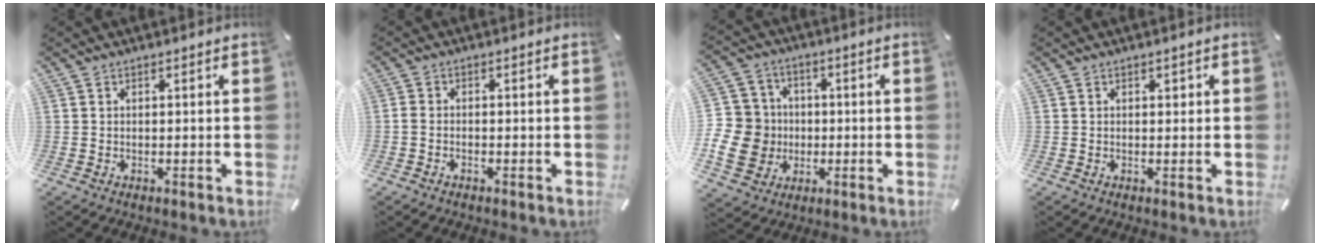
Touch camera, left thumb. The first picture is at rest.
{"total": 1.2, "force": [-0.9, 0.6, 0.6], "torque": [-0.012, 0.004, -0.018]}
{"total": 12.4, "force": [-1.9, 11.6, 3.9], "torque": [-0.099, 0.021, -0.028]}
{"total": 0.8, "force": [0.3, 0.6, 0.4], "torque": [0.001, 0.001, 0.003]}